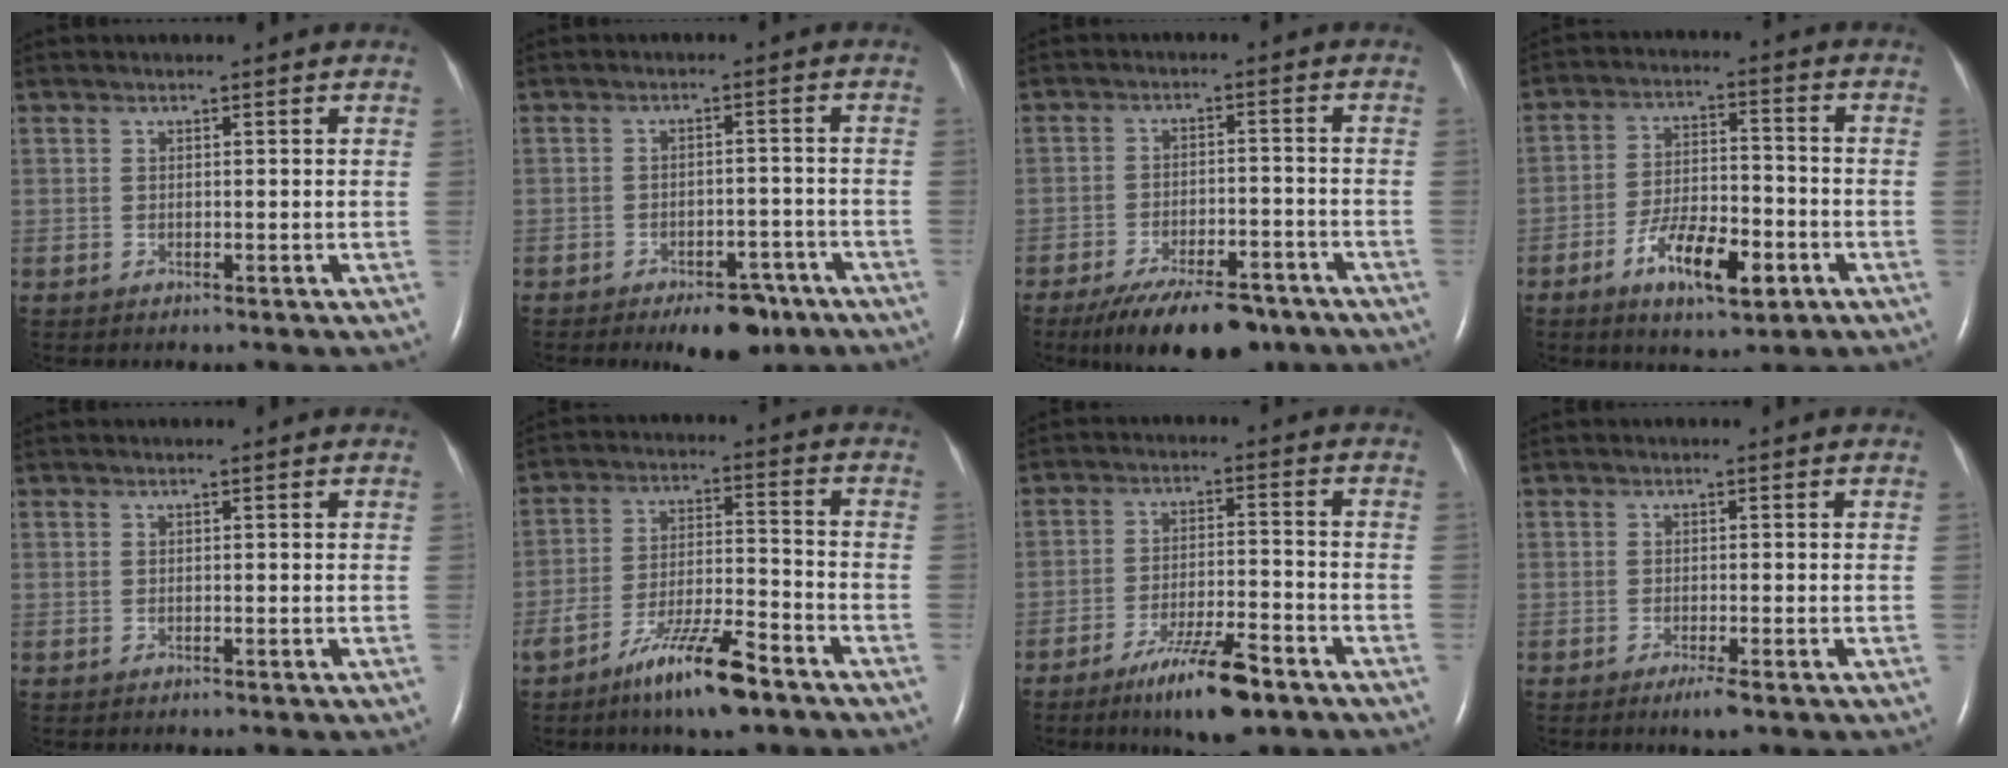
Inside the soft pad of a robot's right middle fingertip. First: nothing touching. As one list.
[{"total": 7.5, "force": [-5.3, 3.3, 4.1], "torque": [-0.053, 0.006, -0.075]}, {"total": 13.1, "force": [-9.9, 4.5, 7.3], "torque": [-0.112, -0.007, -0.152]}, {"total": 10.1, "force": [-4.9, 3.3, 8.3], "torque": [-0.151, -0.001, -0.079]}, {"total": 0.0}, {"total": 11.4, "force": [-7.8, 1.5, 8.2], "torque": [-0.152, -0.014, -0.138]}, {"total": 9.9, "force": [-6.6, 1.4, 7.2], "torque": [-0.131, -0.017, -0.111]}, {"total": 1.9, "force": [-1.1, 0.0, 1.5], "torque": [-0.028, -0.006, -0.019]}]